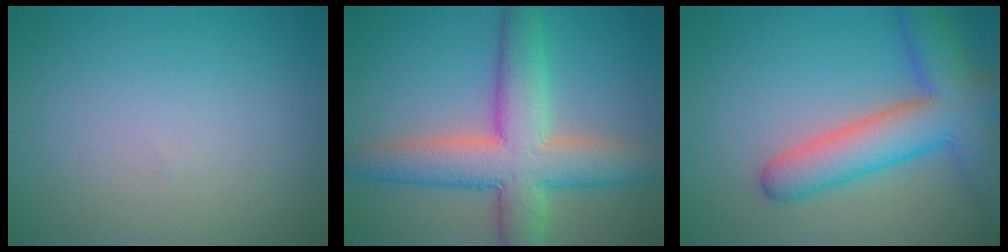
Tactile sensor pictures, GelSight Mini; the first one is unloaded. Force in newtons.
{"total": 8.6, "press": 8.6, "slide": 0.4}
{"total": 7.8, "press": 7.8, "slide": 0.4}